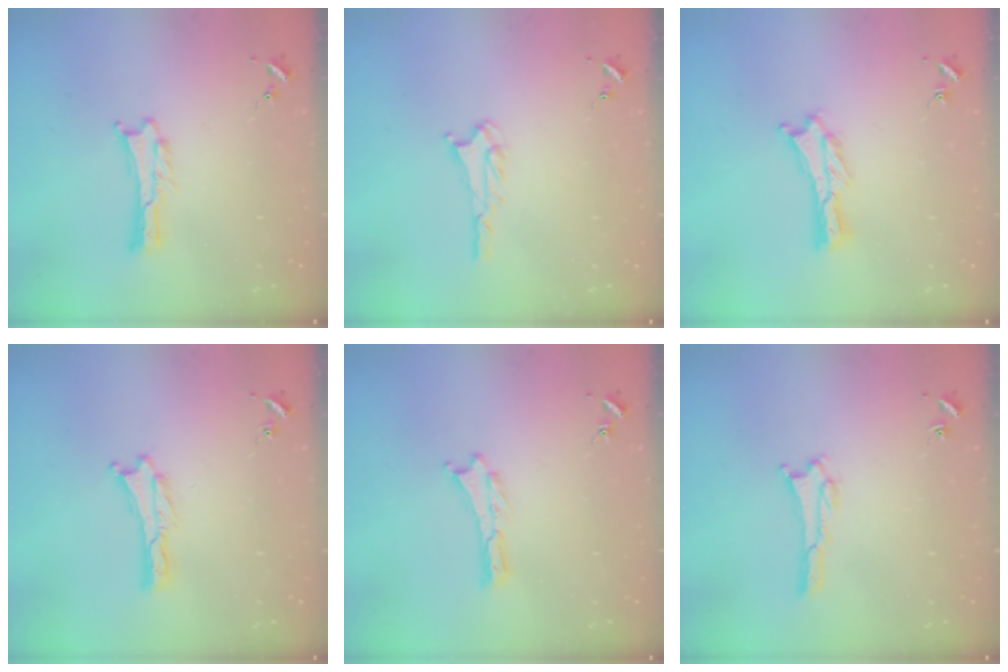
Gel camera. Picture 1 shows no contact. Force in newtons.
{"total": 1.6, "press": 1.6, "slide": 0.1}
{"total": 0.9, "press": 0.9, "slide": 0.2}
{"total": 0.0}
{"total": 0.0}
{"total": 1.5, "press": 1.5, "slide": 0.2}